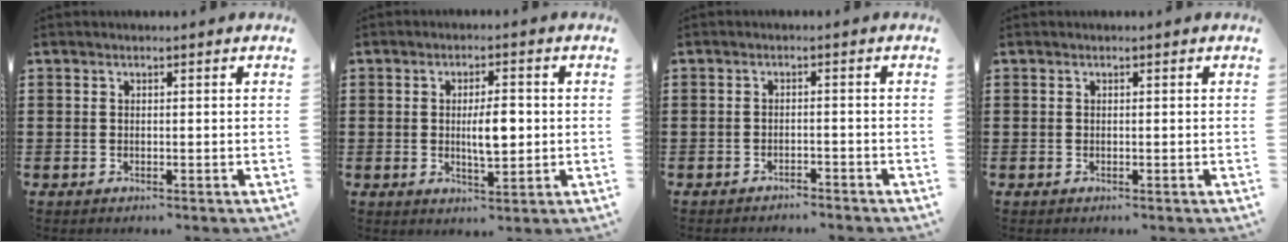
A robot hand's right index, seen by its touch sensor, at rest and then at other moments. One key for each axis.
{"total": 5.3, "fx": 0.0, "fy": 1.7, "fz": 5.0, "tx": -0.075, "ty": -0.005, "tz": -0.003}
{"total": 1.8, "fx": -1.8, "fy": 0.0, "fz": 0.1, "tx": -0.007, "ty": 0.000, "tz": -0.039}
{"total": 0.0}